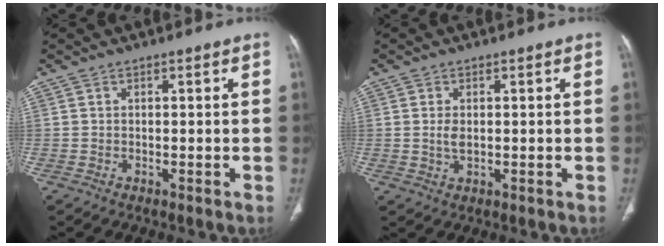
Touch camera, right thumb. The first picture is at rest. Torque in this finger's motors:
{"motor_torque": [-0.11, -0.20, 0.55, -0.03, -0.03]}